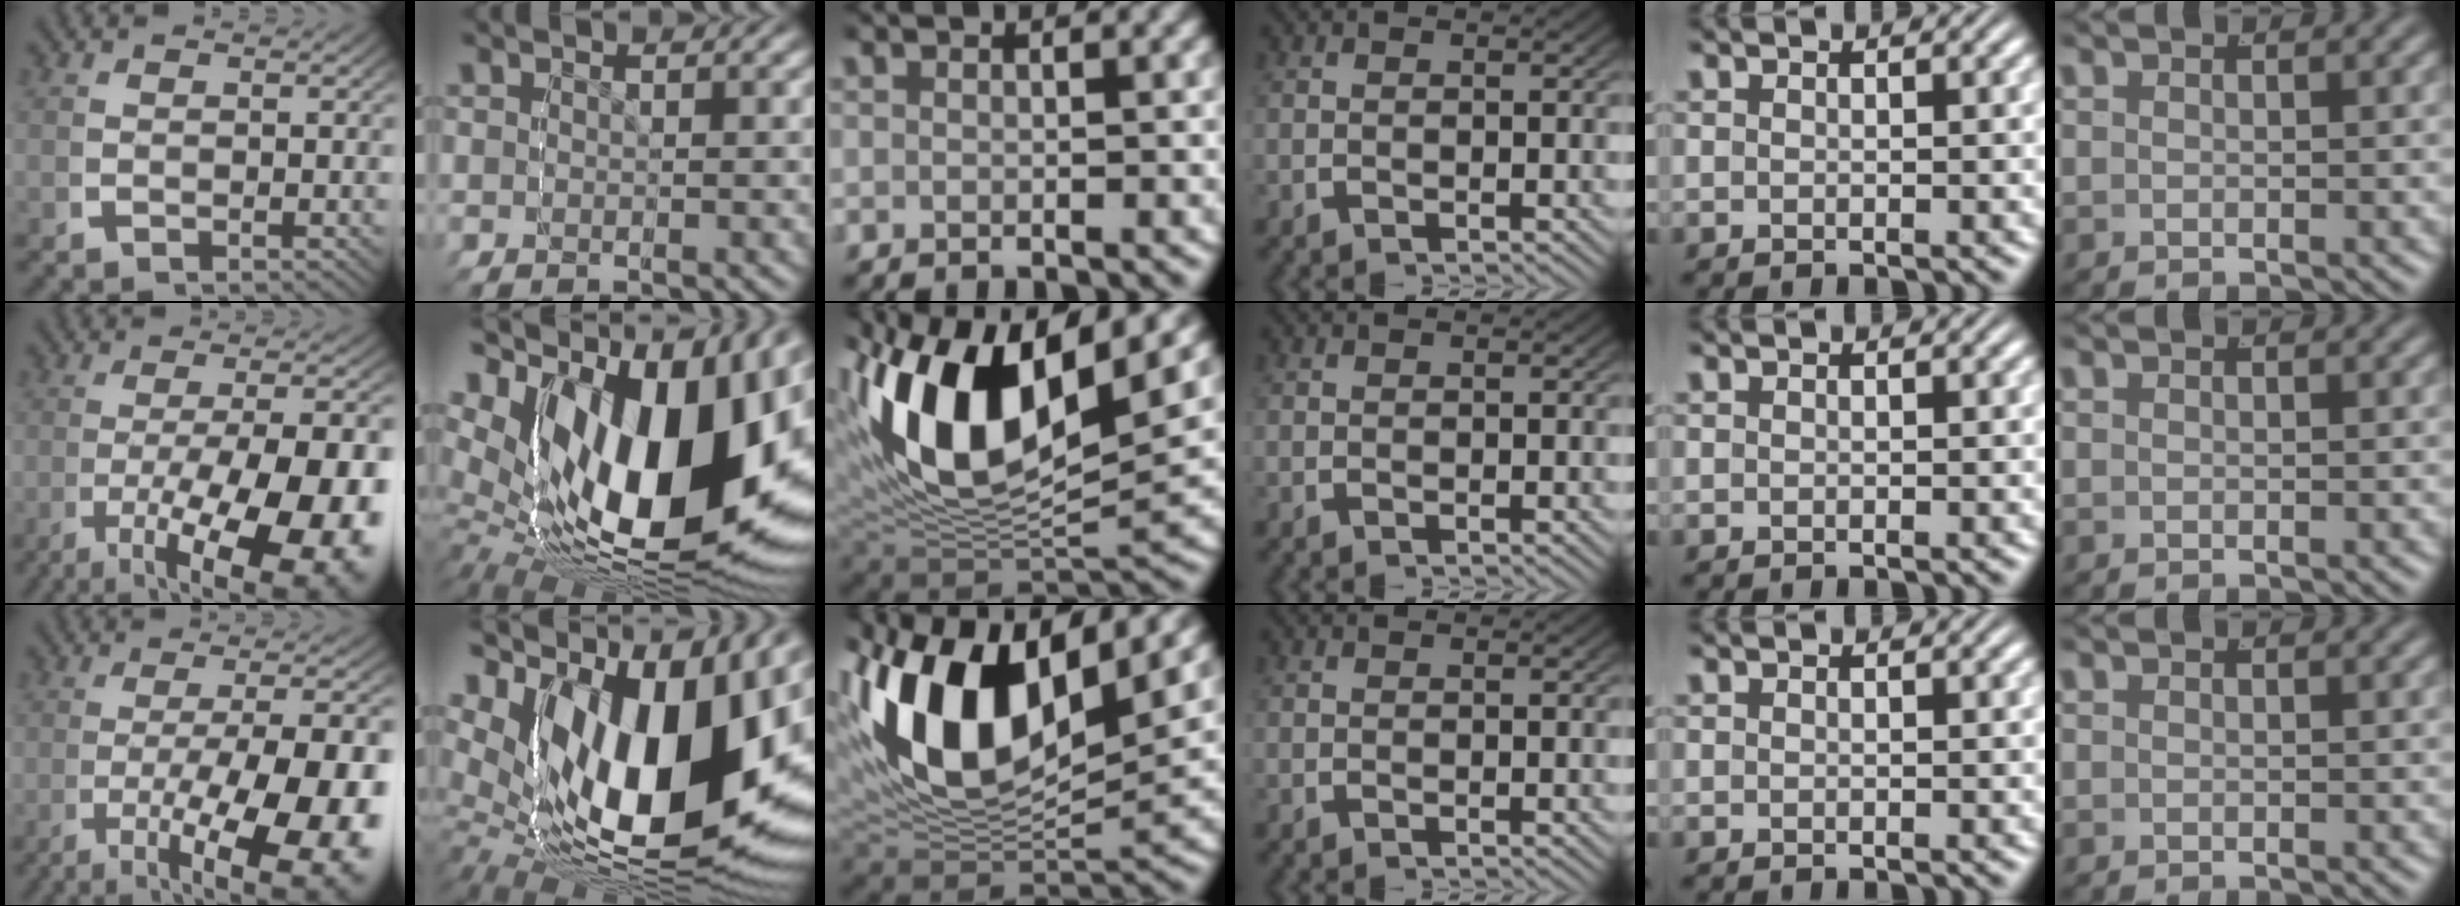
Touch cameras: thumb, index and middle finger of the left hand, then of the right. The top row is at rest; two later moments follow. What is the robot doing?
{"motion": "grasp_and_lifting", "object": "bottle"}